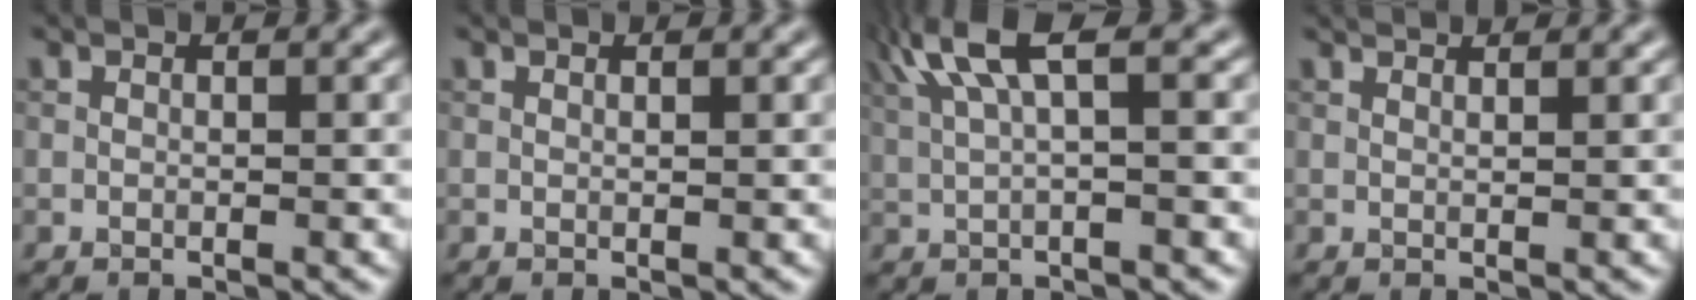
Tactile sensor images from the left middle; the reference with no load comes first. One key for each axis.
{"total": 0.0}
{"total": 4.9, "fx": 2.2, "fy": 1.1, "fz": 4.2, "tx": -0.088, "ty": 0.016, "tz": 0.045}
{"total": 2.5, "fx": 2.1, "fy": 0.7, "fz": 1.2, "tx": -0.009, "ty": 0.006, "tz": 0.006}